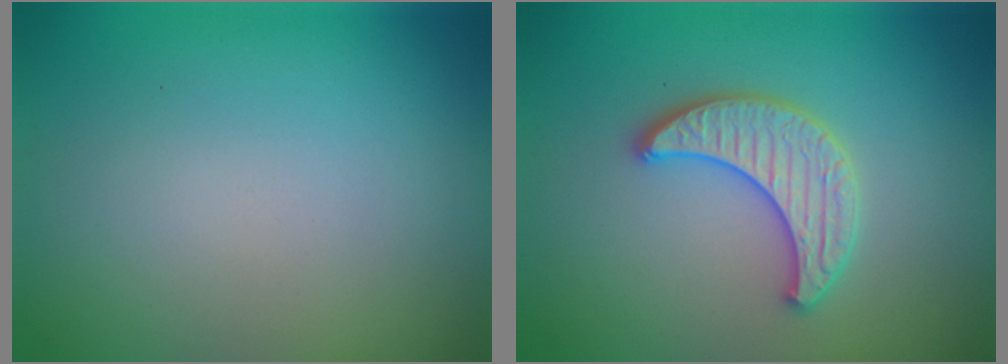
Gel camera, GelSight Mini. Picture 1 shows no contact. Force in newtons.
{"total": 3.5, "press": 3.4, "slide": 0.6}